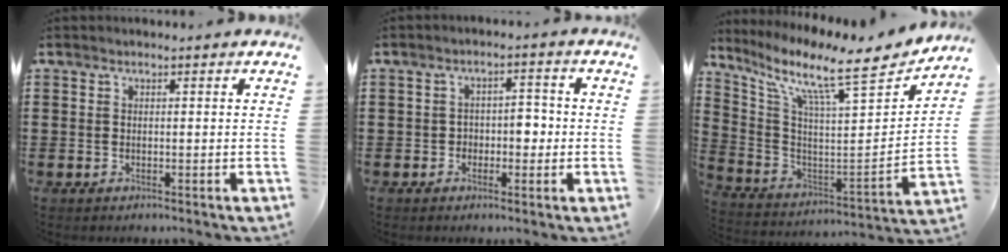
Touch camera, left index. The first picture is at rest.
{"total": 3.3, "force": [-1.0, 2.3, 2.1], "torque": [-0.031, 0.001, -0.030]}
{"total": 11.2, "force": [8.8, 1.2, 6.7], "torque": [-0.145, -0.076, 0.135]}